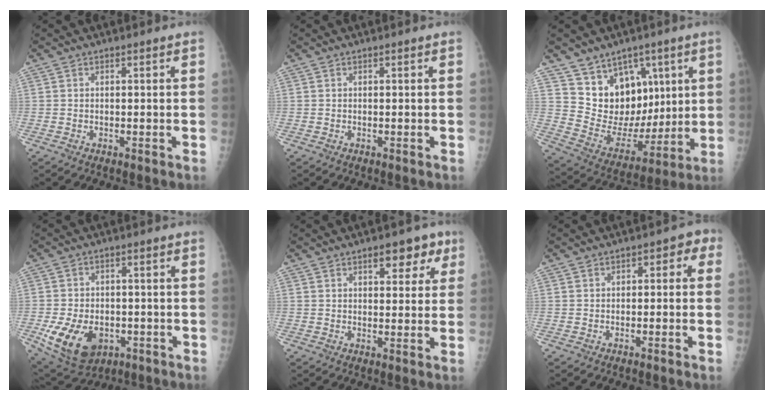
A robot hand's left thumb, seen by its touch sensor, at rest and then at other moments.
{"total": 0.0}
{"total": 15.0, "force": [7.2, 10.8, 7.5], "torque": [-0.074, -0.038, 0.146]}
{"total": 12.8, "force": [-4.1, 8.9, 8.2], "torque": [-0.138, 0.007, -0.050]}
{"total": 6.8, "force": [3.6, 3.8, 4.4], "torque": [-0.018, -0.012, 0.041]}
{"total": 3.0, "force": [0.1, 2.4, 1.8], "torque": [0.004, 0.016, -0.008]}